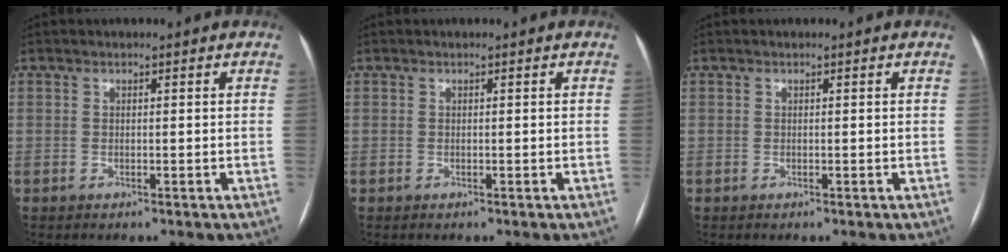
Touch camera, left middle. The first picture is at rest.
{"total": 0.0}
{"total": 0.0}